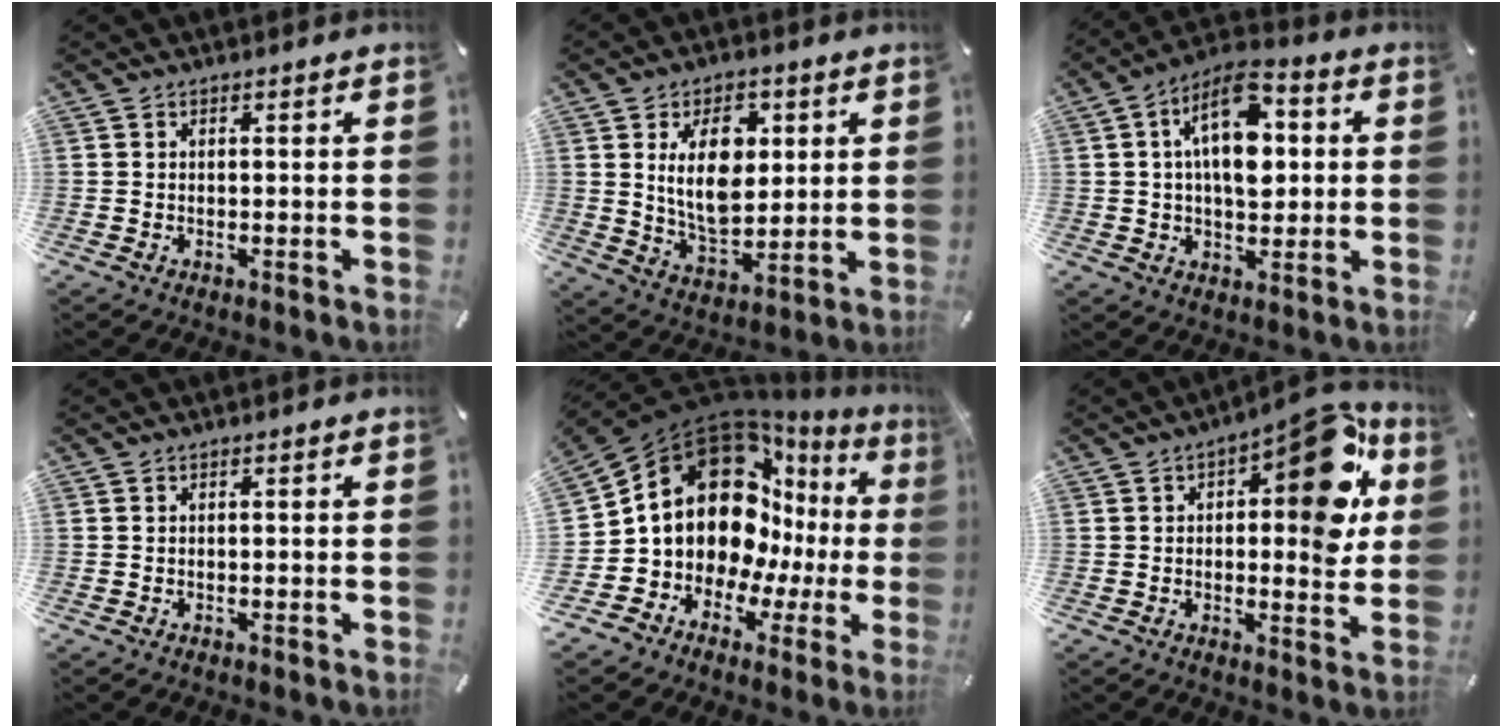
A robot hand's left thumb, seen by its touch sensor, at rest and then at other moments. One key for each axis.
{"total": 14.0, "fx": 3.6, "fy": 9.1, "fz": 10.1, "tx": -0.189, "ty": -0.002, "tz": 0.060}
{"total": 14.1, "fx": 2.9, "fy": 8.3, "fz": 11.0, "tx": -0.186, "ty": -0.014, "tz": 0.049}
{"total": 0.0}
{"total": 18.0, "fx": 5.4, "fy": 13.7, "fz": 10.4, "tx": -0.180, "ty": -0.066, "tz": 0.101}
{"total": 16.1, "fx": 6.2, "fy": 7.2, "fz": 13.0, "tx": -0.143, "ty": -0.046, "tz": 0.095}